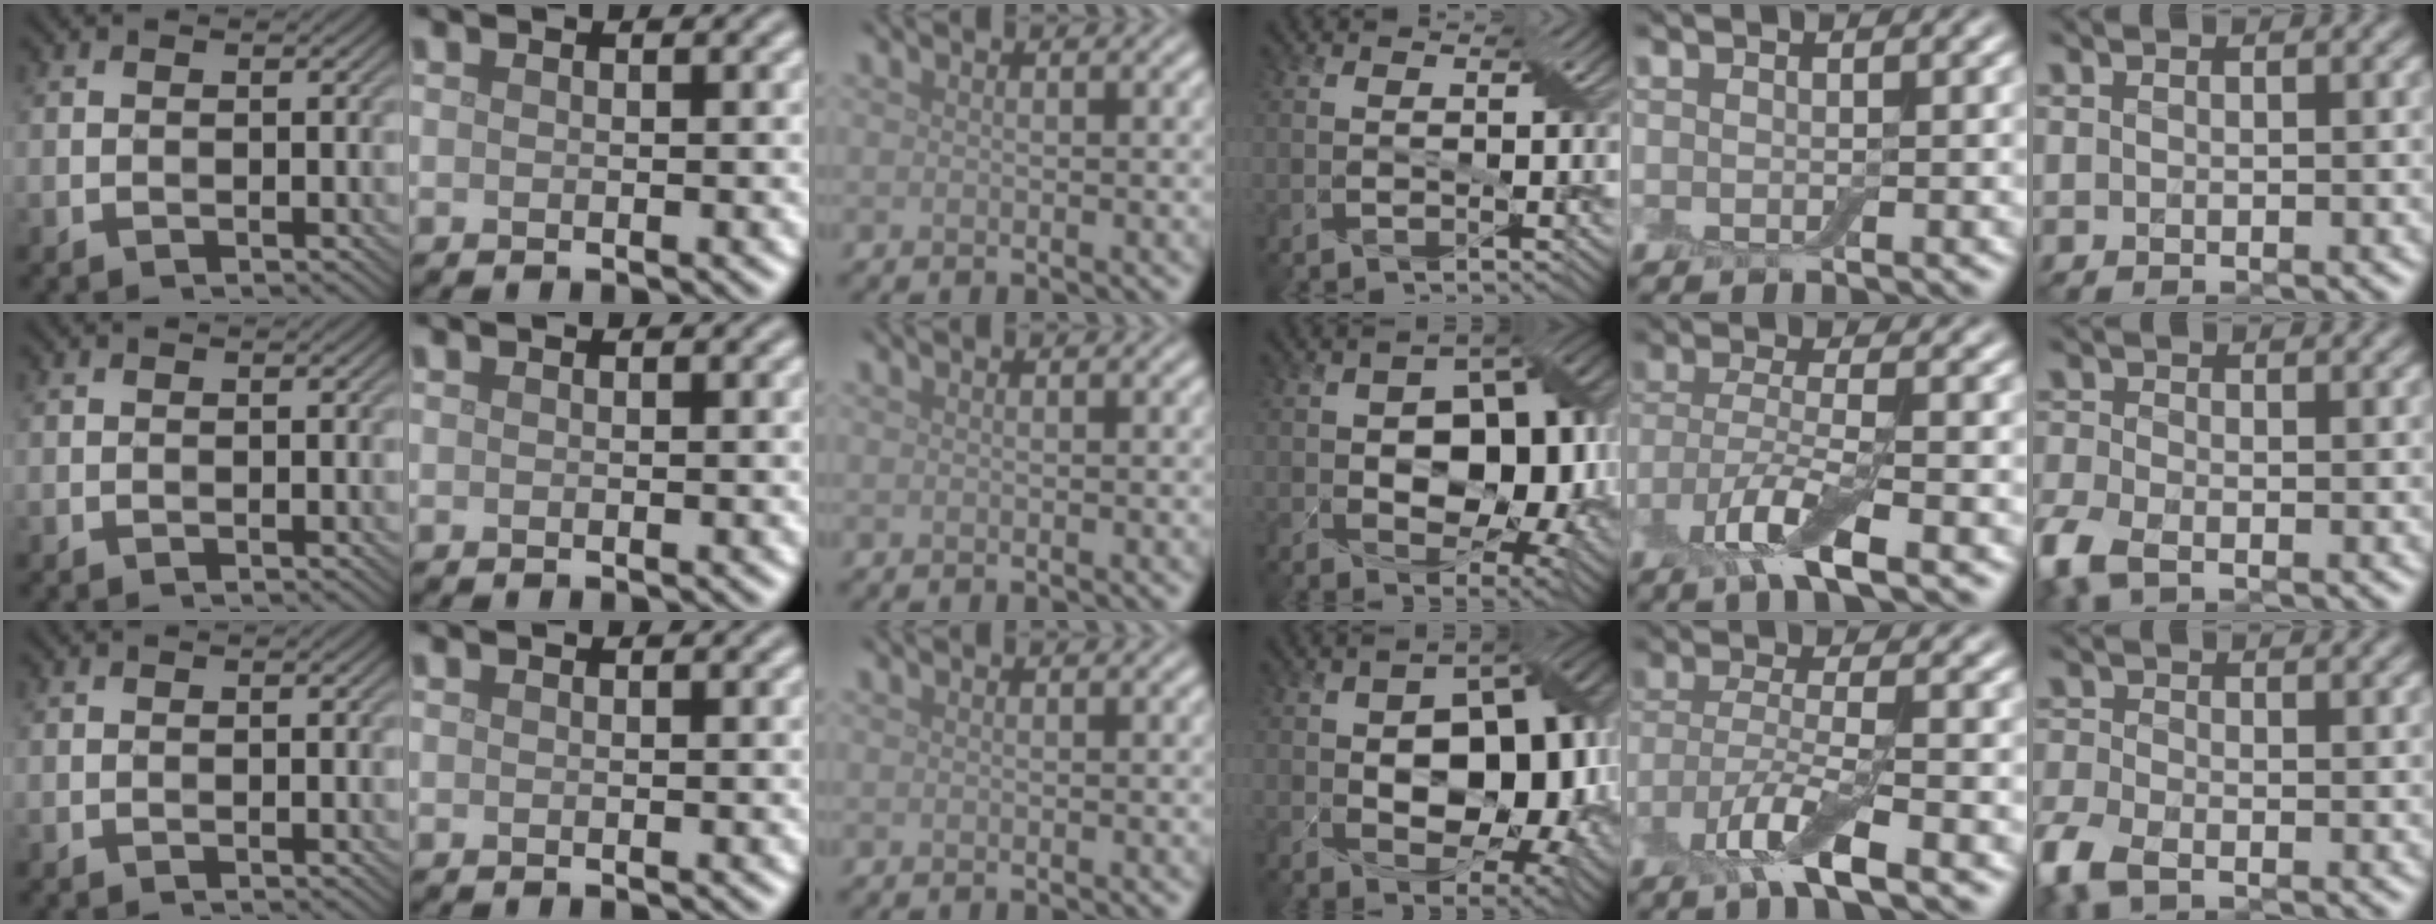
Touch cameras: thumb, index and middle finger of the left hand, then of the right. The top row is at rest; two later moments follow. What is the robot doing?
{"motion": "pour", "object": "bowl"}